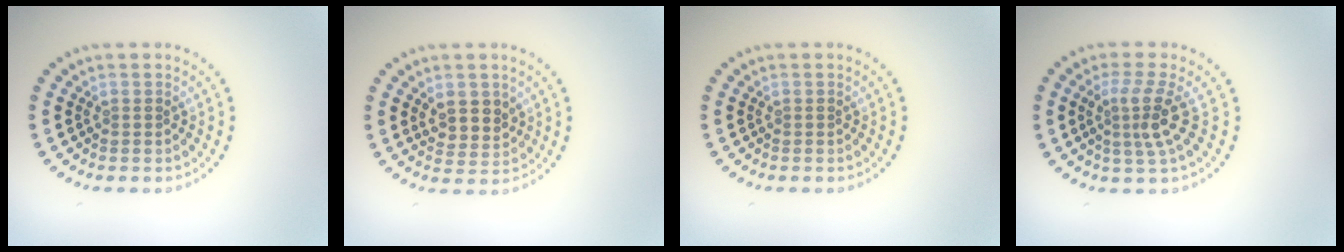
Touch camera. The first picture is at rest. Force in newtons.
{"total": 2.8, "press": 2.5, "slide": 1.3}
{"total": 0.0}
{"total": 3.2, "press": 2.2, "slide": 2.3}